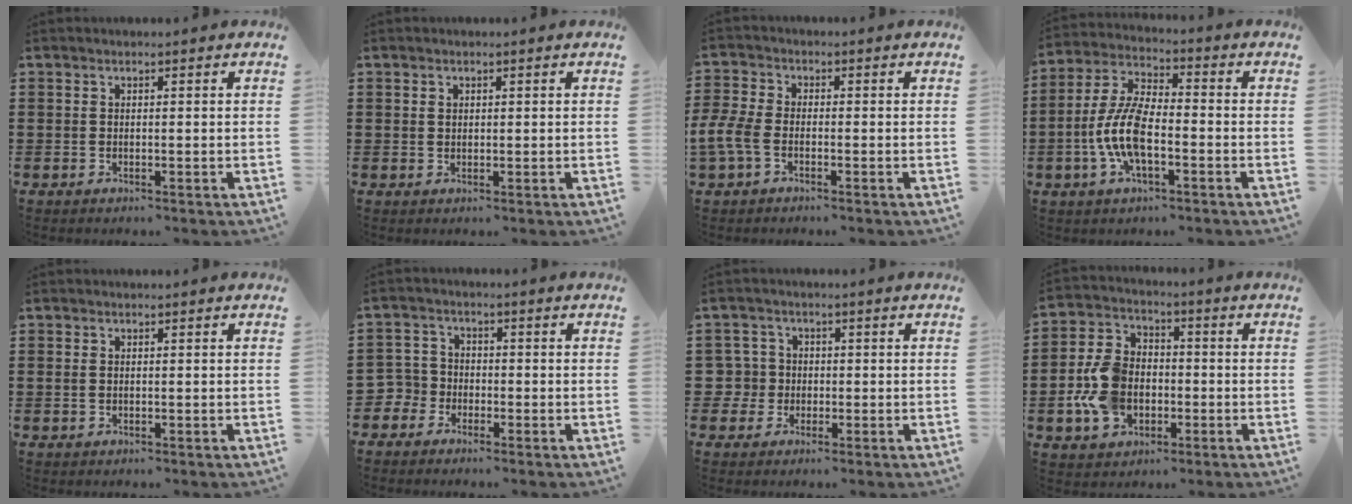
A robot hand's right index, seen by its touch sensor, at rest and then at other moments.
{"total": 0.8, "force": [0.3, 0.7, 0.3], "torque": [-0.006, 0.004, 0.007]}
{"total": 4.2, "force": [-2.1, 2.1, 3.0], "torque": [-0.086, -0.004, -0.048]}
{"total": 9.1, "force": [-2.4, 3.9, 7.9], "torque": [-0.190, -0.008, -0.053]}
{"total": 0.8, "force": [0.1, 0.5, 0.6], "torque": [-0.014, 0.005, 0.001]}
{"total": 3.6, "force": [-2.3, 2.7, 0.2], "torque": [-0.034, 0.001, -0.057]}
{"total": 3.9, "force": [-0.7, 3.8, 0.8], "torque": [-0.037, 0.007, -0.018]}
{"total": 9.4, "force": [-2.0, 6.8, 6.2], "torque": [-0.155, 0.012, -0.039]}